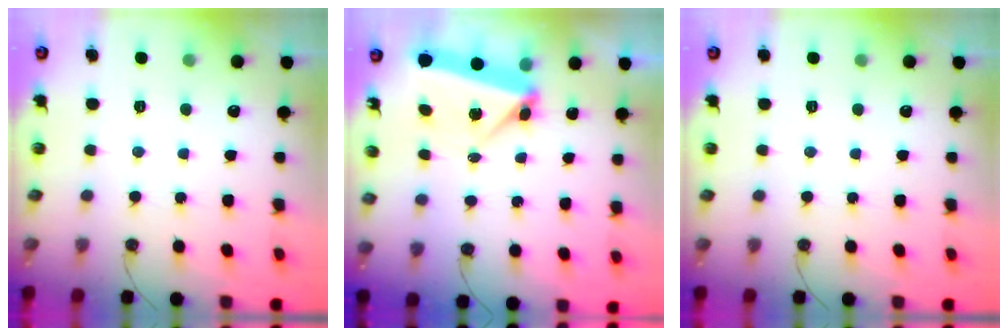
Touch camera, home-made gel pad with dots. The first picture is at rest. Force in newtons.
{"total": 5.4, "press": 5.4, "slide": 0.5}
{"total": 0.0}